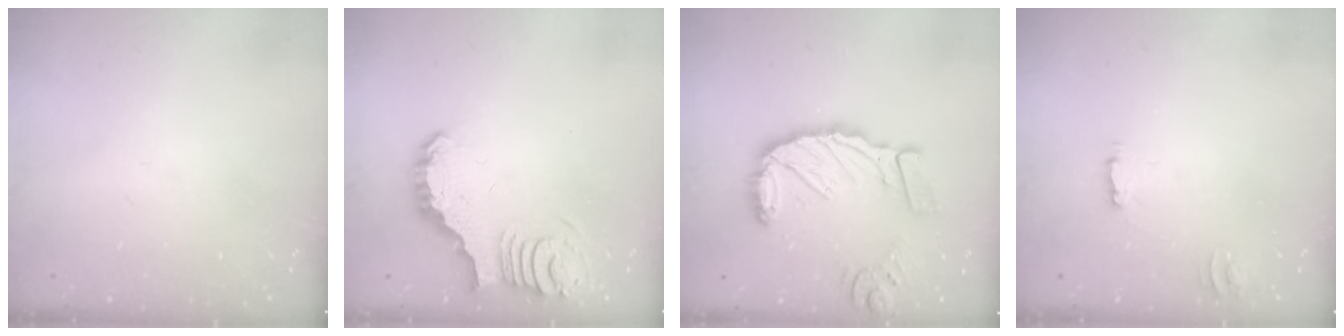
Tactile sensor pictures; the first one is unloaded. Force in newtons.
{"total": 3.8, "press": 3.8, "slide": 0.6}
{"total": 14.2, "press": 14.2, "slide": 1.5}
{"total": 2.3, "press": 2.3, "slide": 0.2}